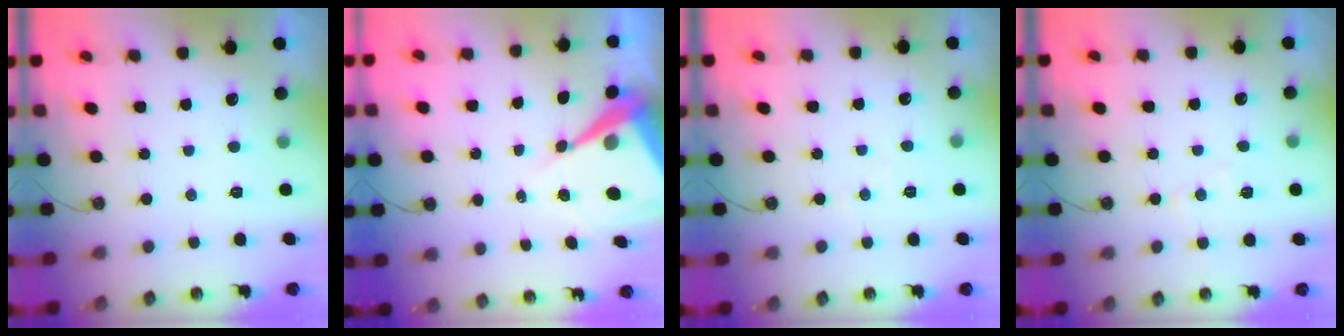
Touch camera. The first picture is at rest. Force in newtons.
{"total": 11.8, "press": 11.8, "slide": 1.0}
{"total": 2.7, "press": 2.6, "slide": 0.5}
{"total": 5.8, "press": 5.7, "slide": 0.8}